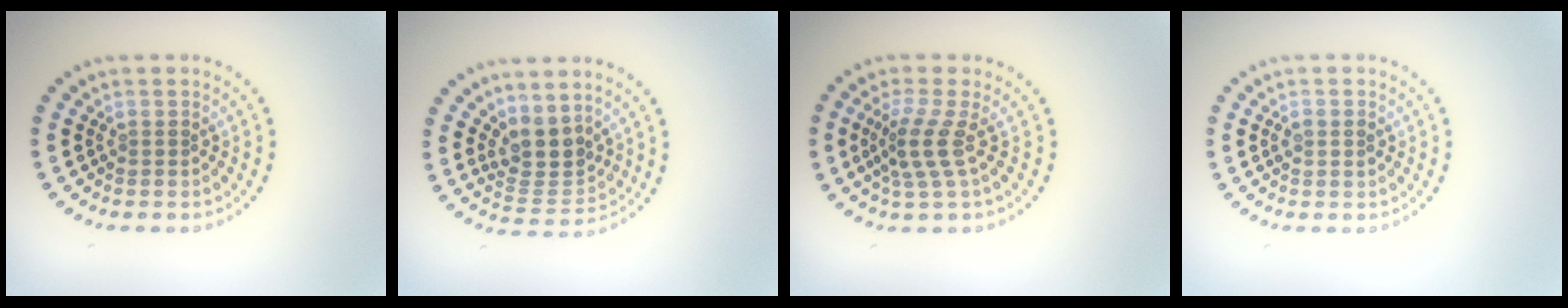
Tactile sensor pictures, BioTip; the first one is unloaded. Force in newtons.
{"total": 3.5, "press": 2.8, "slide": 2.0}
{"total": 2.9, "press": 2.2, "slide": 2.0}
{"total": 0.8, "press": 0.8, "slide": 0.2}